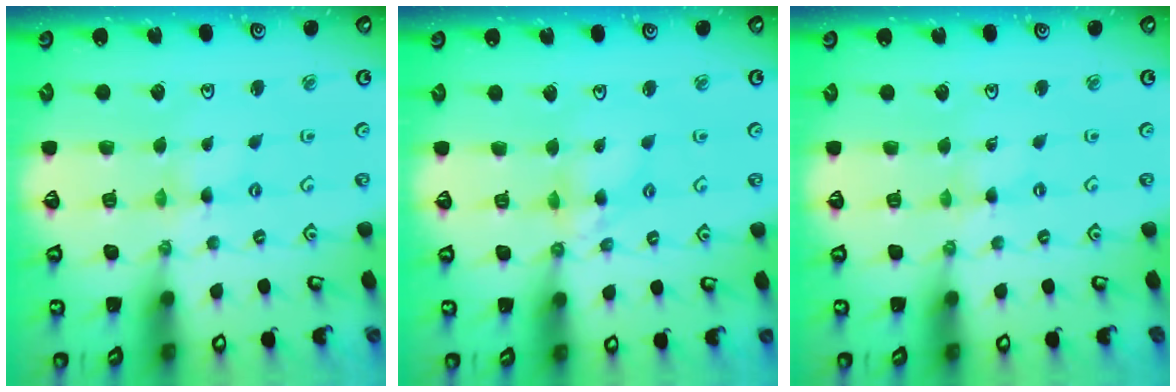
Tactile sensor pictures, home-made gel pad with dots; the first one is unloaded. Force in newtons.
{"total": 5.7, "press": 5.7, "slide": 0.3}
{"total": 0.0}